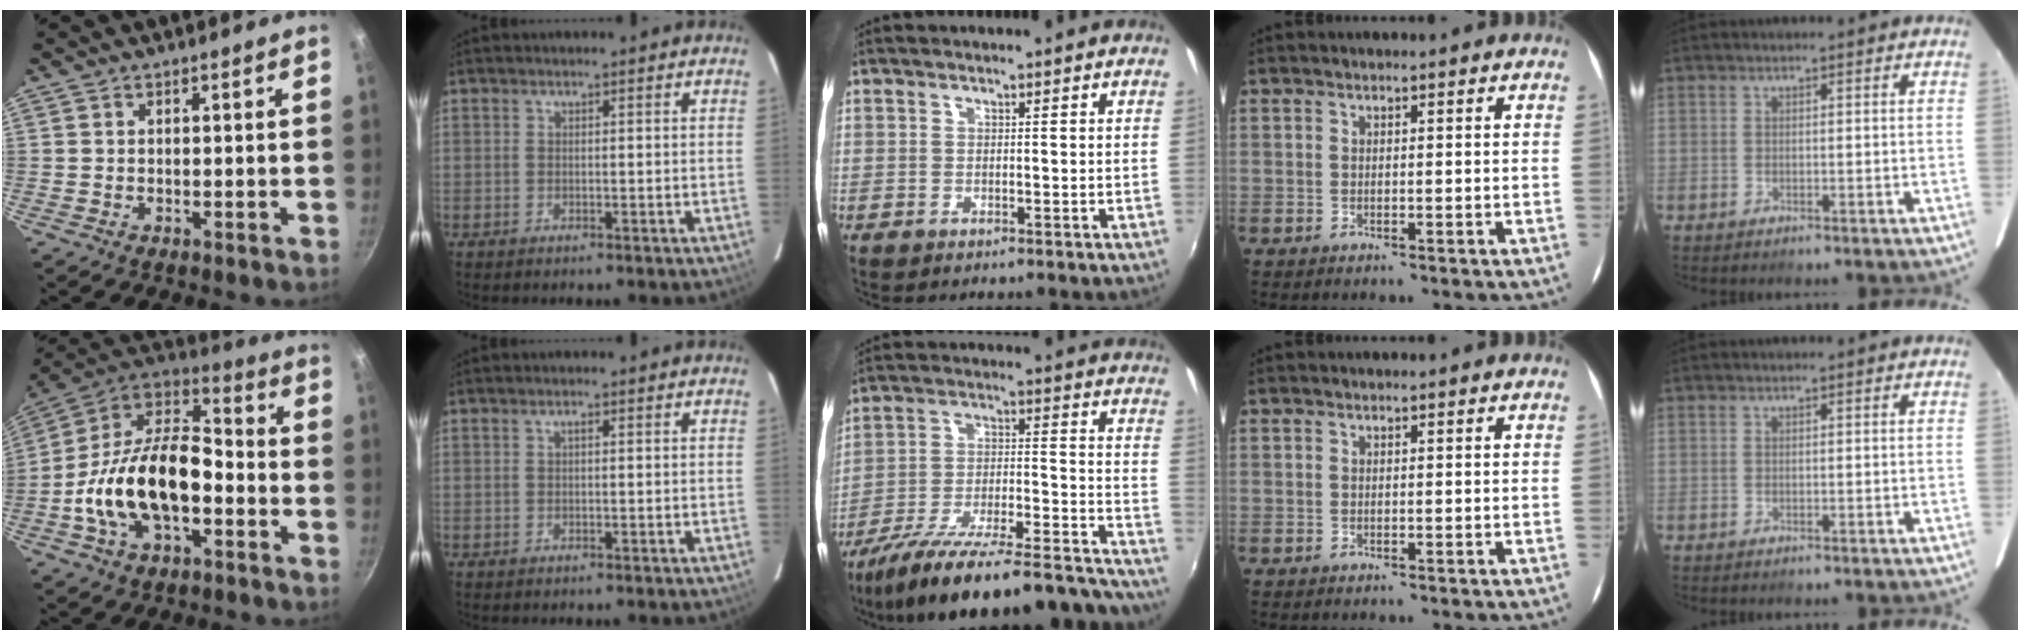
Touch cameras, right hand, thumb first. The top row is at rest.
{"thumb": {"total": 21.7, "force": [-5.4, 12.1, 17.2], "torque": [-0.297, 0.053, -0.114]}, "index": {"total": 0.6, "force": [0.3, 0.1, 0.5], "torque": [-0.009, 0.004, 0.003]}, "middle": {"total": 30.0, "force": [-26.8, 3.6, 12.9], "torque": [-0.197, -0.047, -0.385]}}